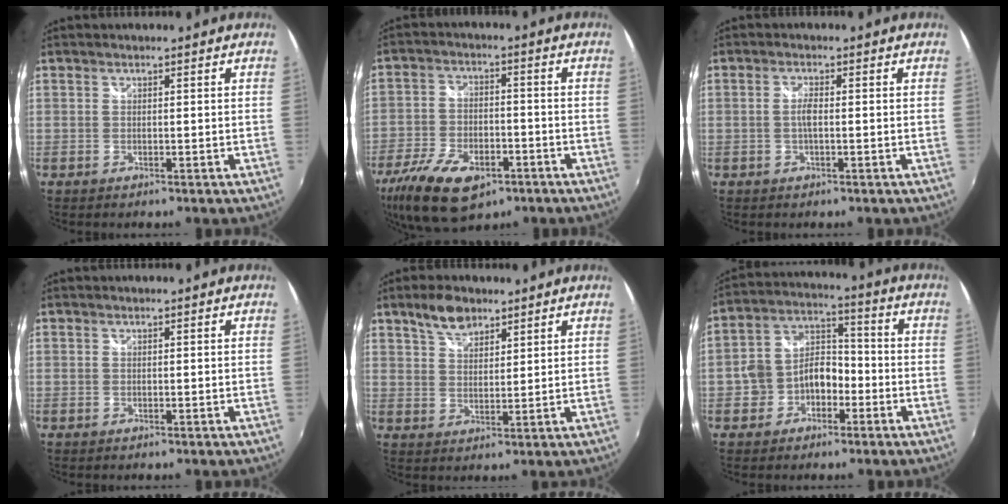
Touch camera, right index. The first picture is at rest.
{"total": 16.3, "force": [-9.5, 8.3, 10.3], "torque": [-0.233, -0.031, -0.164]}
{"total": 2.2, "force": [-0.3, 0.4, 2.1], "torque": [-0.042, 0.001, -0.007]}
{"total": 0.0}
{"total": 6.2, "force": [4.5, 3.0, 3.1], "torque": [-0.051, 0.011, 0.082]}
{"total": 8.4, "force": [-3.4, 6.5, 4.2], "torque": [-0.083, 0.032, -0.052]}